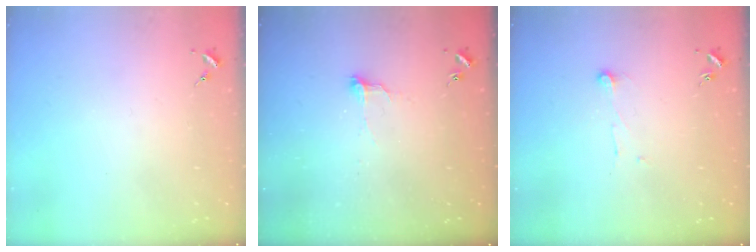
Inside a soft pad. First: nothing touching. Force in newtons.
{"total": 6.6, "press": 6.6, "slide": 0.5}
{"total": 5.9, "press": 5.9, "slide": 0.4}